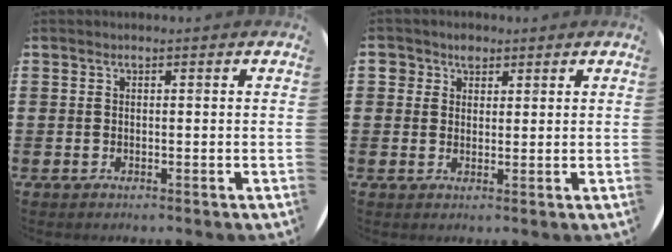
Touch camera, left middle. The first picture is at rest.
{"total": 2.5, "force": [1.8, 1.8, 0.4], "torque": [0.003, -0.001, 0.031]}